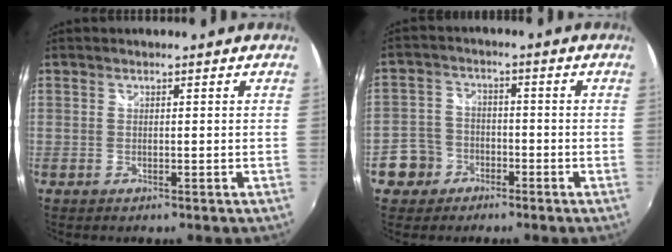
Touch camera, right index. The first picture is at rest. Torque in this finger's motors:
{"motor_torque": [-0.51, -0.05, -1.01, -0.21]}